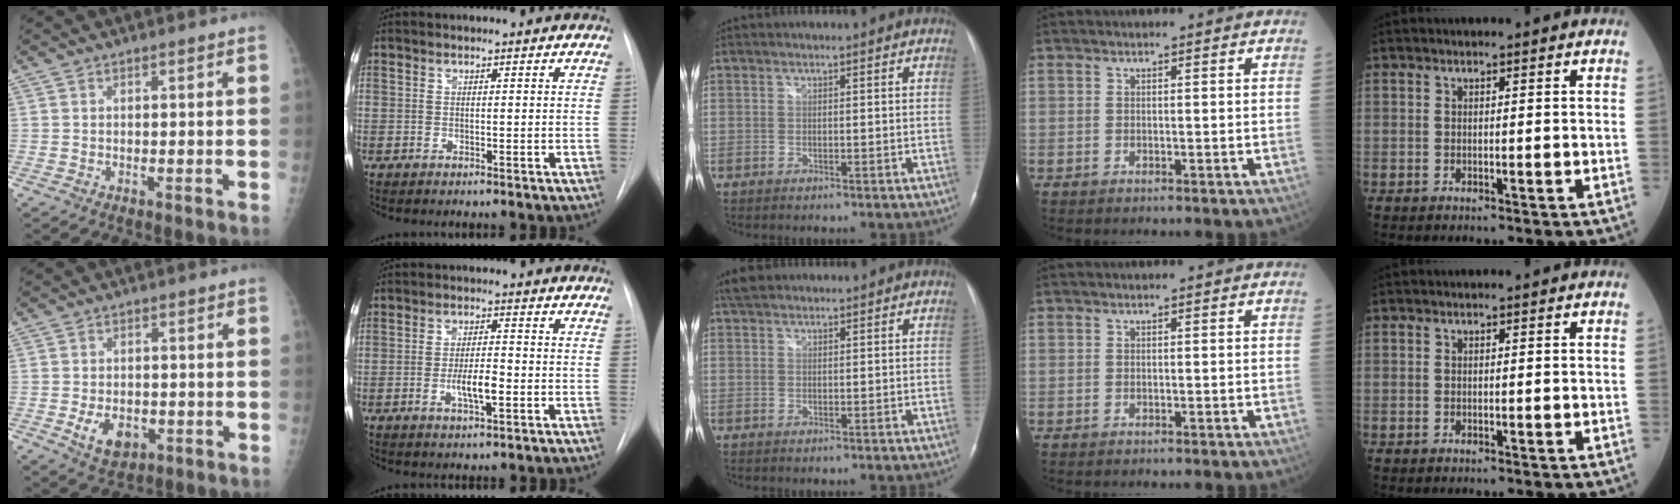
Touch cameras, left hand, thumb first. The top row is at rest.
{"thumb": {"total": 6.0, "force": [-1.7, 4.1, 4.0], "torque": [-0.054, -0.004, -0.017]}, "index": {"total": 4.7, "force": [-1.4, 1.0, 4.3], "torque": [-0.078, -0.004, -0.023]}, "middle": {"total": 2.6, "force": [2.2, 1.2, 0.9], "torque": [-0.021, 0.020, 0.038]}}